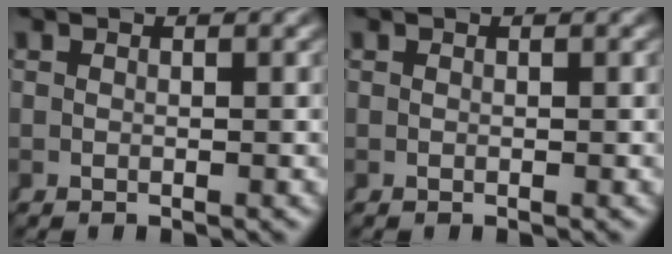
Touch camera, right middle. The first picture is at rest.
{"total": 0.0}